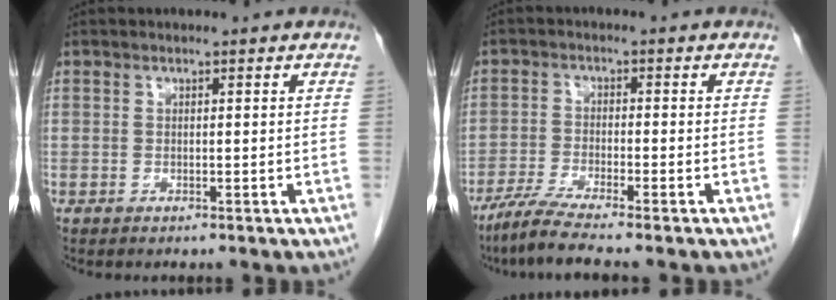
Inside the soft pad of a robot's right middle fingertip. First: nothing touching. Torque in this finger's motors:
{"motor_torque": [-0.25, -0.16, 0.05, 0.02]}